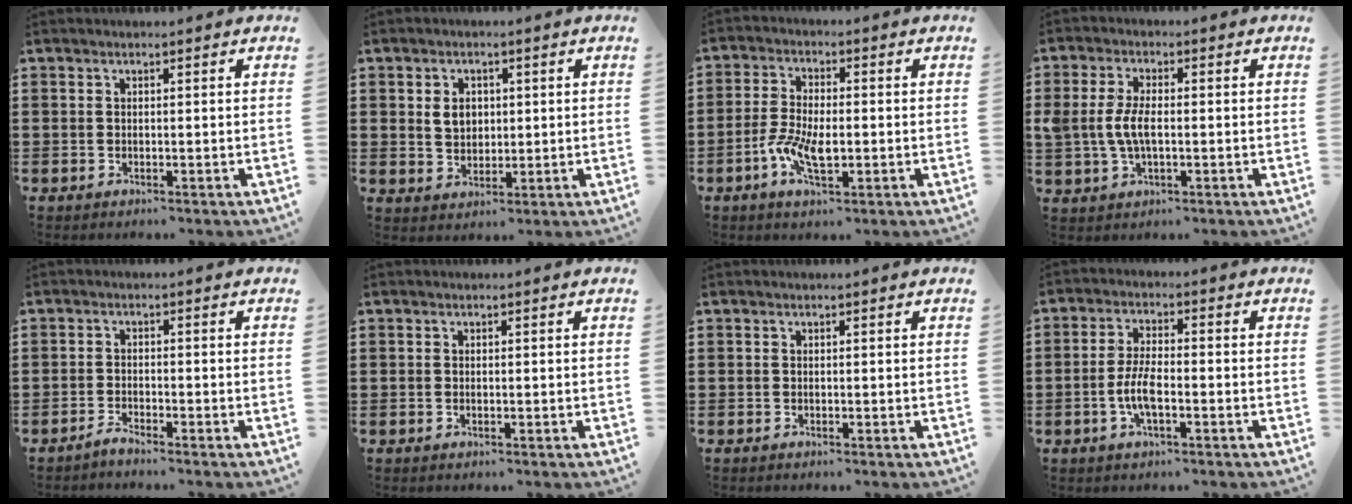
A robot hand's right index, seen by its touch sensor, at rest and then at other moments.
{"total": 3.7, "force": [0.7, 2.9, 2.2], "torque": [-0.052, 0.012, 0.011]}
{"total": 6.5, "force": [-1.8, 2.8, 5.5], "torque": [-0.120, -0.001, -0.037]}
{"total": 5.1, "force": [-0.3, 2.5, 4.5], "torque": [-0.112, -0.004, -0.014]}
{"total": 1.6, "force": [-1.6, 0.0, 0.3], "torque": [-0.008, 0.002, -0.030]}
{"total": 0.0}
{"total": 0.0}
{"total": 5.0, "force": [-1.4, 1.6, 4.6], "torque": [-0.105, -0.002, -0.033]}